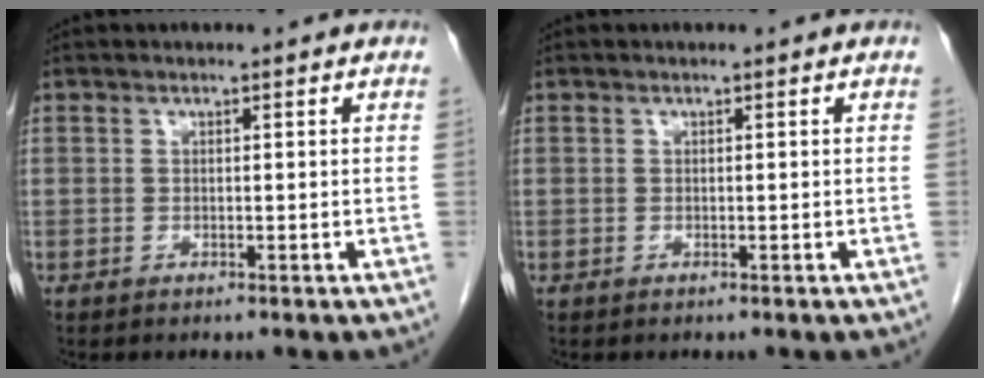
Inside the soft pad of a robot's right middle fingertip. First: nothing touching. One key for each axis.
{"total": 0.0}